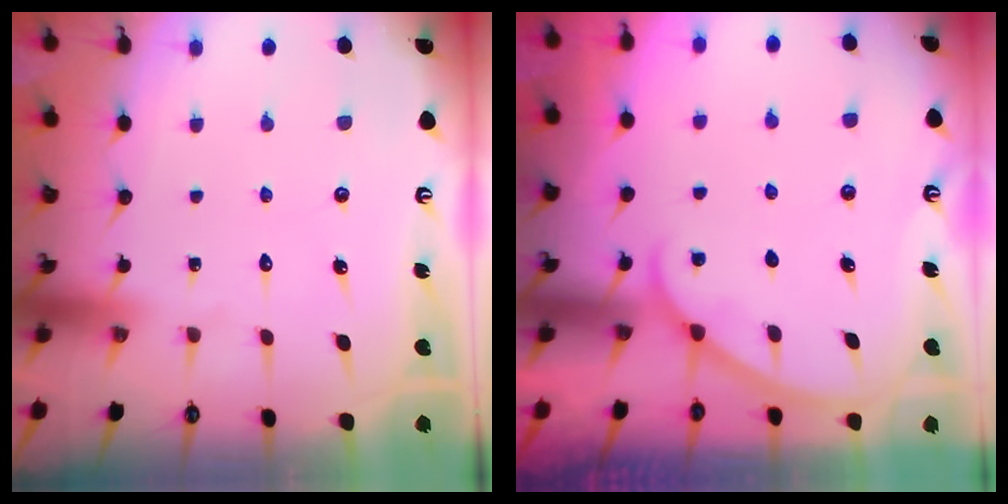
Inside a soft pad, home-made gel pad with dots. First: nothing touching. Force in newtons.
{"total": 3.2, "press": 3.1, "slide": 0.4}